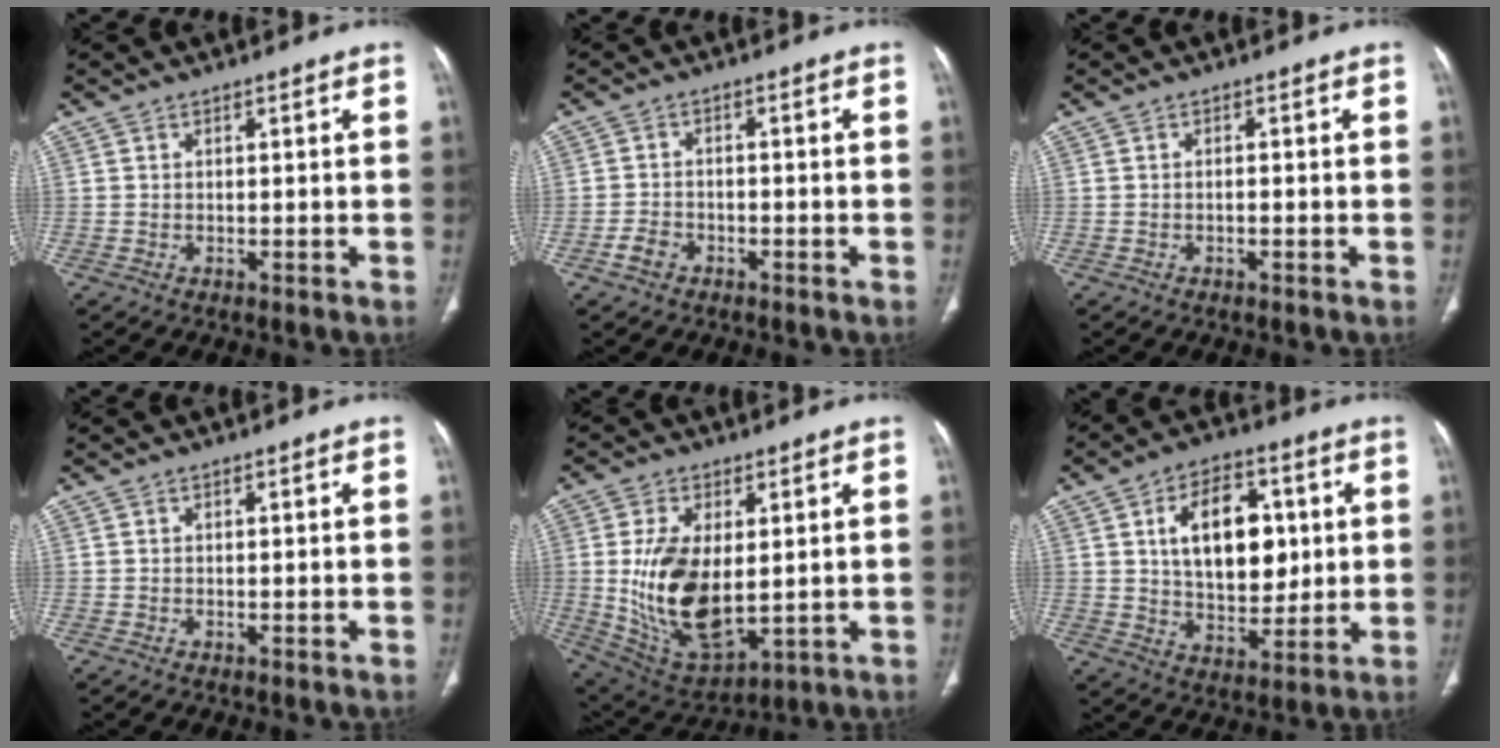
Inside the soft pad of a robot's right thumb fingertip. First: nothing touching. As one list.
[{"total": 3.4, "force": [-2.0, 2.3, 1.5], "torque": [-0.029, 0.017, -0.034]}, {"total": 0.7, "force": [-0.3, 0.2, 0.6], "torque": [-0.014, 0.006, -0.003]}, {"total": 0.0}, {"total": 16.6, "force": [0.5, 8.9, 13.9], "torque": [-0.254, -0.017, 0.032]}, {"total": 16.2, "force": [3.2, 10.1, 12.2], "torque": [-0.147, -0.007, 0.056]}]